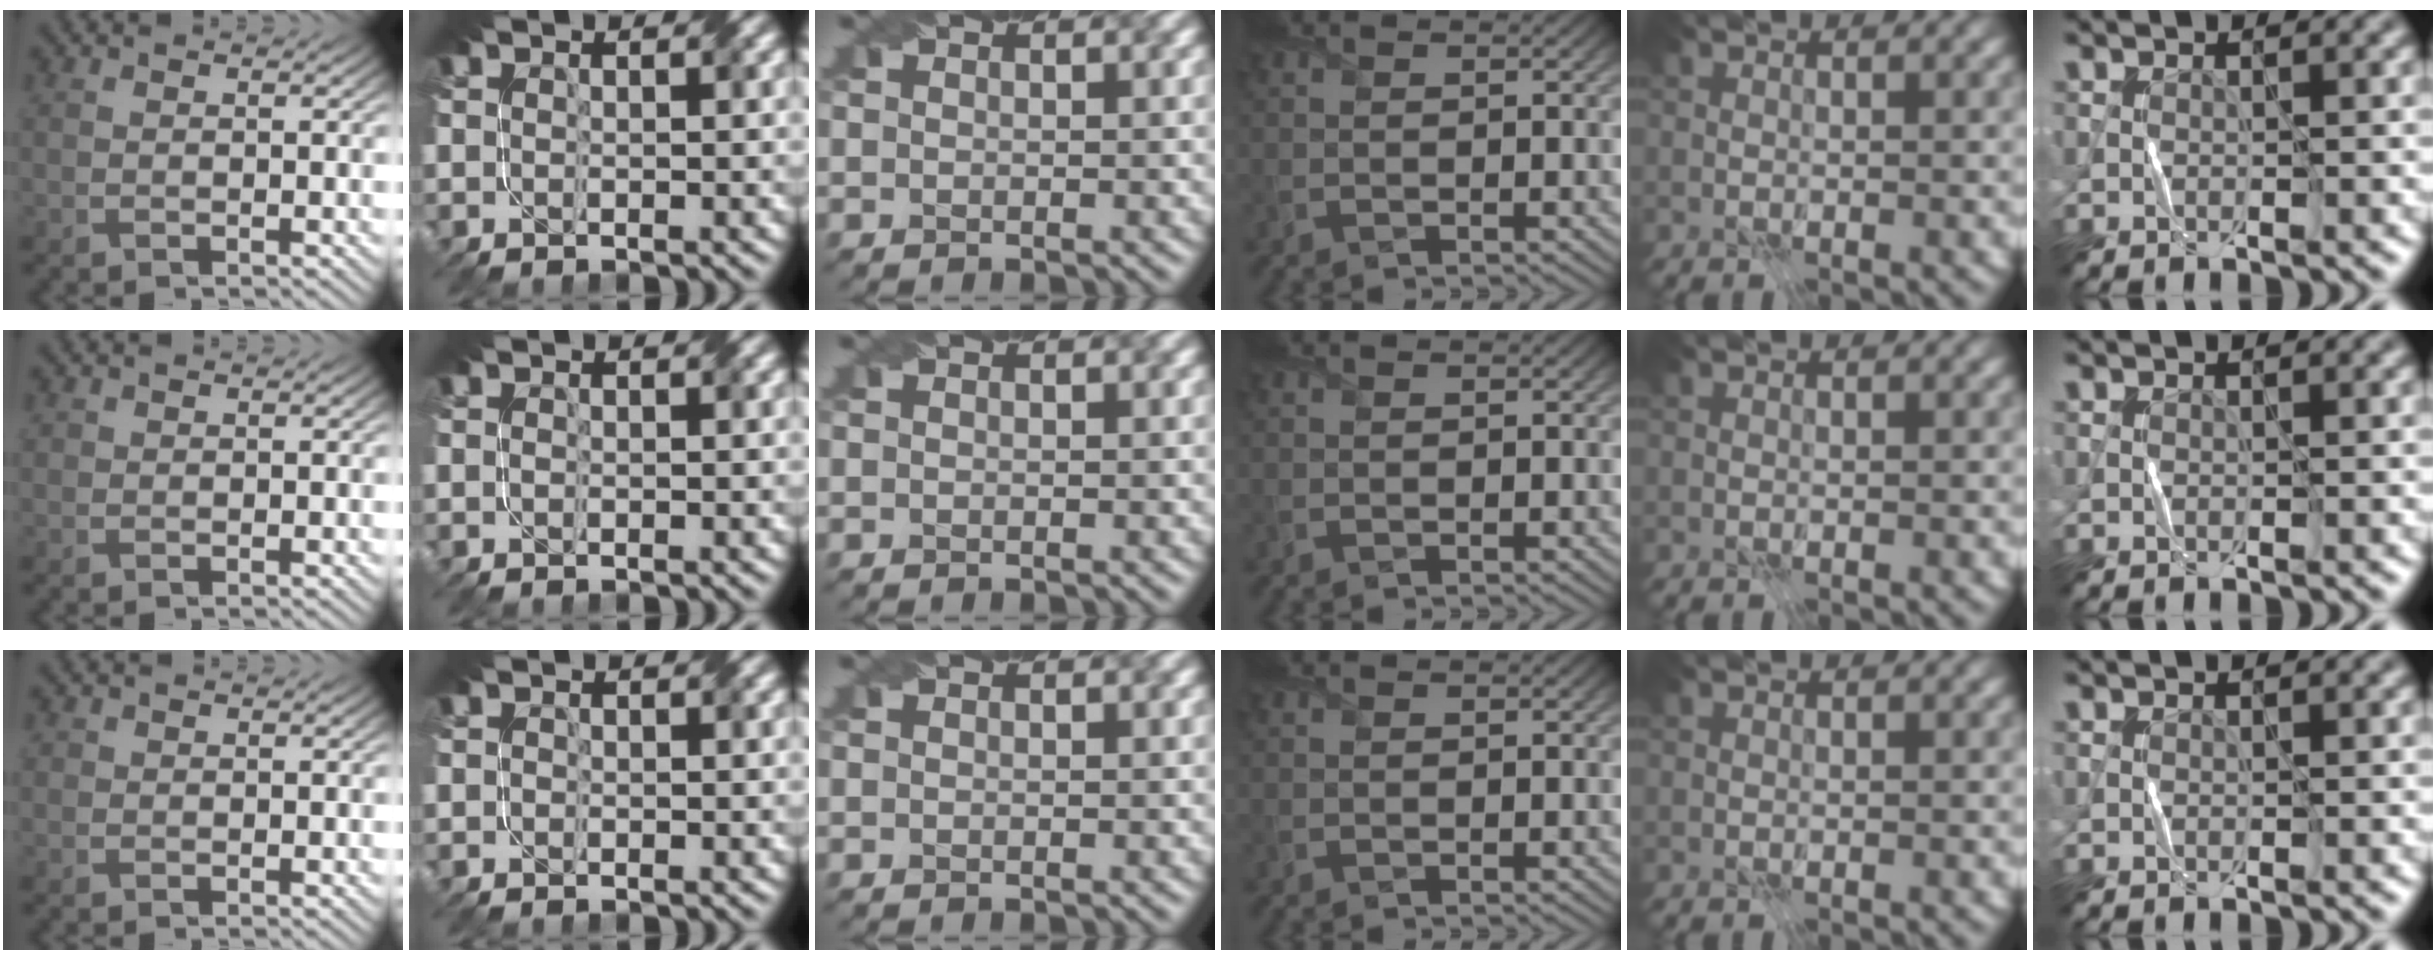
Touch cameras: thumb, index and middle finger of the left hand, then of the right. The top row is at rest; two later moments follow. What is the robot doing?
{"motion": "fold", "object": "paper"}